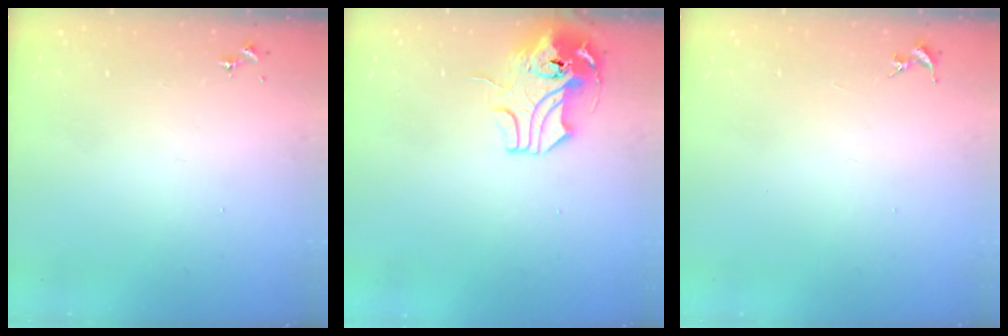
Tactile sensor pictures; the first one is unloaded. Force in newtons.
{"total": 12.2, "press": 12.1, "slide": 1.7}
{"total": 0.0}